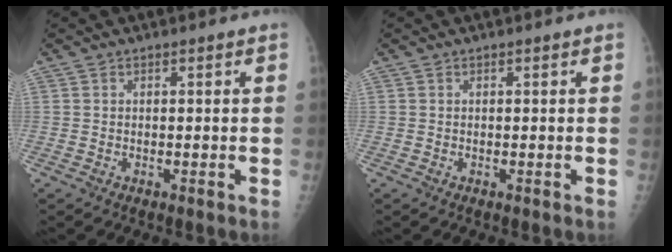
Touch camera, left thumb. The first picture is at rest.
{"total": 0.0}